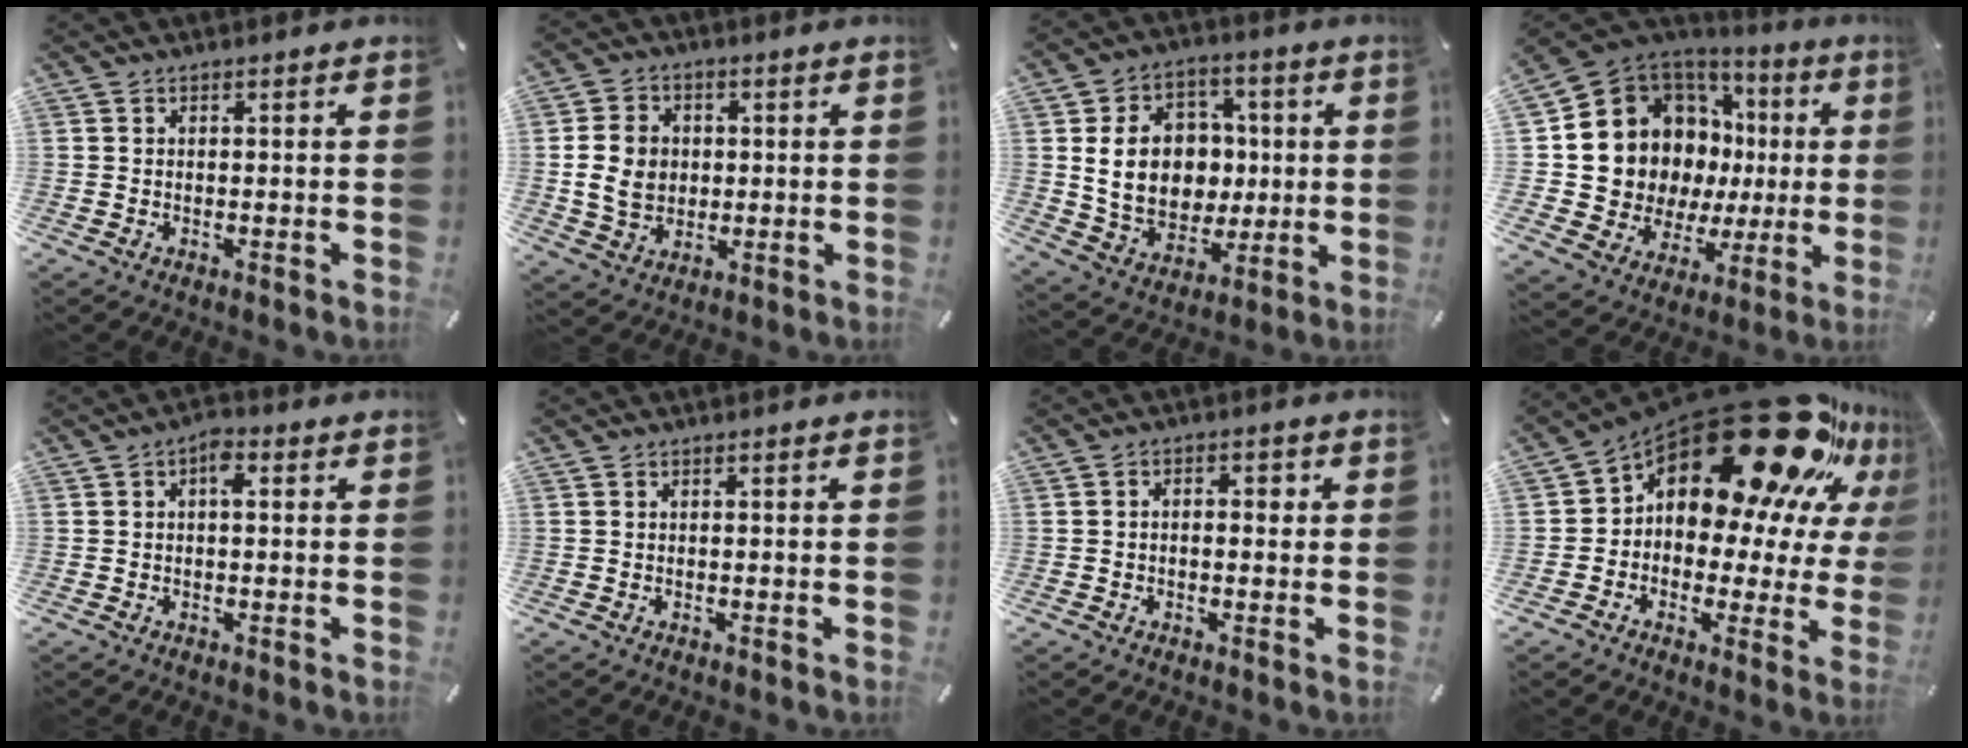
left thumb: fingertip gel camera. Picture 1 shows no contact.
{"total": 9.2, "force": [0.0, 8.0, 4.6], "torque": [-0.106, 0.010, 0.000]}
{"total": 15.6, "force": [1.4, 13.2, 8.2], "torque": [-0.155, 0.011, 0.038]}
{"total": 13.6, "force": [3.5, 11.9, 5.5], "torque": [-0.107, -0.062, 0.087]}
{"total": 3.1, "force": [0.6, 1.6, 2.7], "torque": [-0.041, 0.004, 0.005]}
{"total": 0.0}
{"total": 2.5, "force": [-0.8, 1.7, 1.7], "torque": [-0.033, 0.012, -0.018]}
{"total": 28.5, "force": [15.7, 13.8, 19.3], "torque": [-0.290, -0.124, 0.279]}